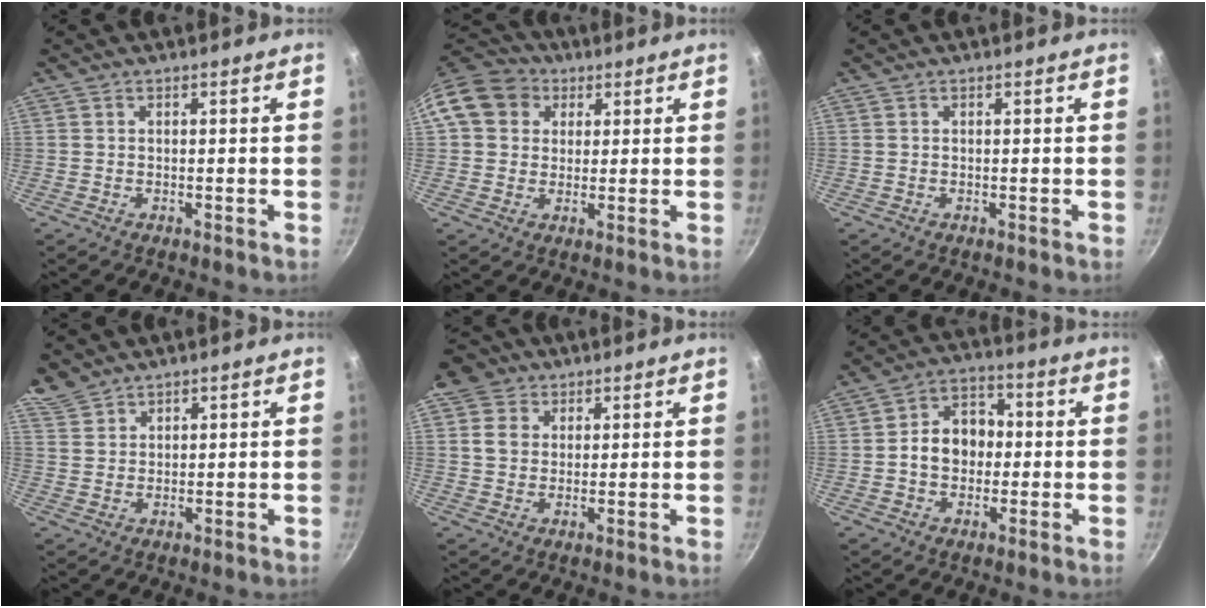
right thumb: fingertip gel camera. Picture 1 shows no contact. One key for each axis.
{"total": 13.2, "fx": 4.1, "fy": 11.2, "fz": 5.8, "tx": -0.104, "ty": 0.027, "tz": 0.060}
{"total": 0.0}
{"total": 4.6, "fx": 4.1, "fy": 1.9, "fz": 0.6, "tx": -0.004, "ty": 0.001, "tz": 0.087}
{"total": 7.1, "fx": 3.2, "fy": 5.9, "fz": 2.5, "tx": -0.011, "ty": 0.002, "tz": 0.049}
{"total": 9.4, "fx": -0.3, "fy": 7.3, "fz": 5.8, "tx": -0.056, "ty": 0.024, "tz": -0.016}